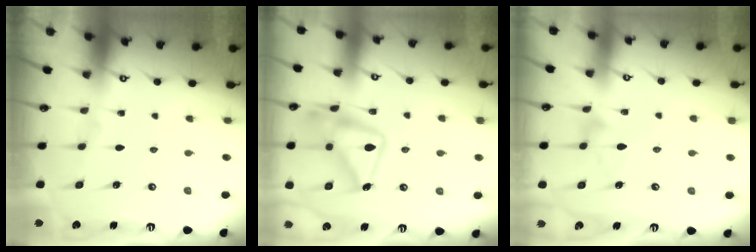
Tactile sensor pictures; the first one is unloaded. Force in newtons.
{"total": 17.4, "press": 17.4, "slide": 0.9}
{"total": 7.1, "press": 7.1, "slide": 0.5}